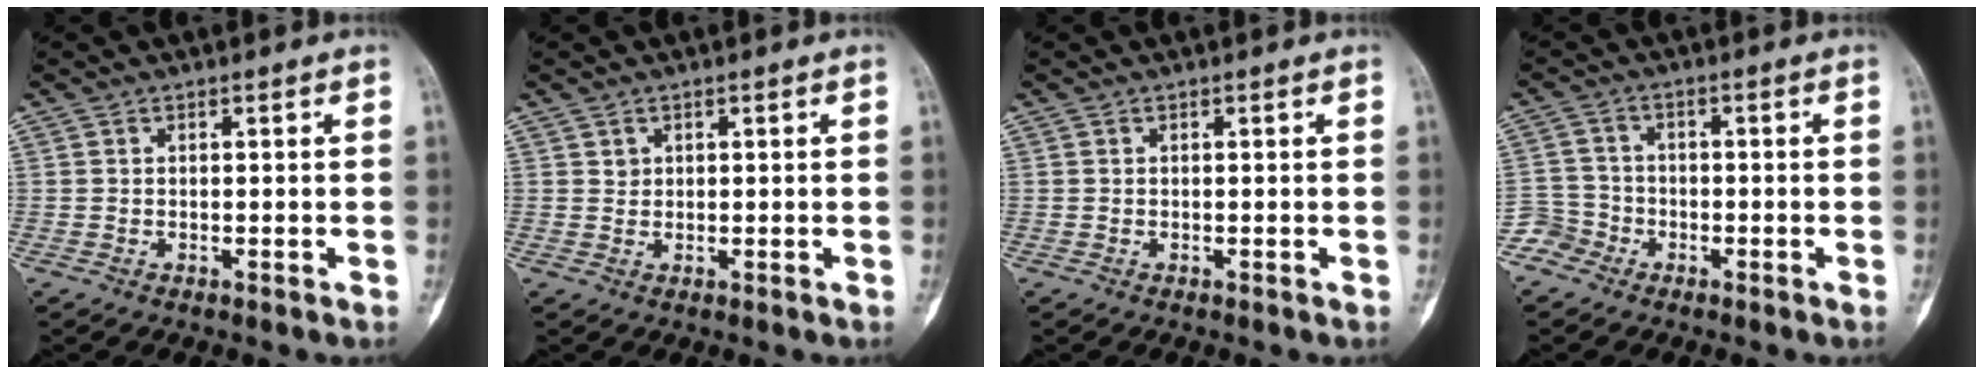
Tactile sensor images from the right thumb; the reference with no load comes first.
{"total": 1.1, "force": [0.5, 0.9, 0.2], "torque": [0.006, -0.001, 0.009]}
{"total": 0.0}
{"total": 4.2, "force": [-2.8, 3.1, -0.4], "torque": [0.028, 0.017, -0.065]}